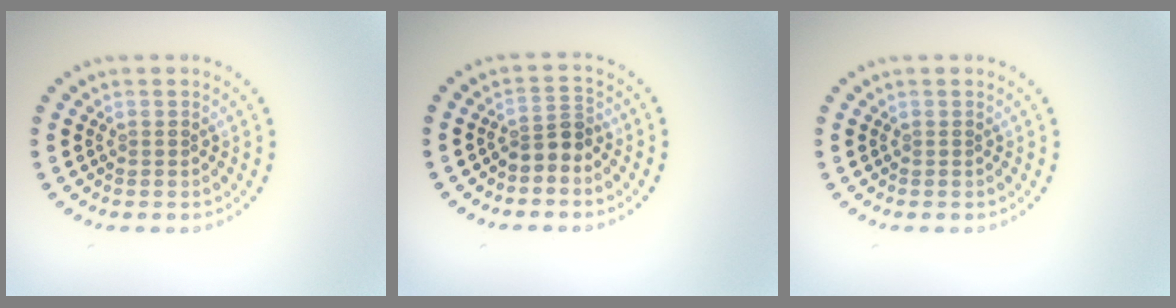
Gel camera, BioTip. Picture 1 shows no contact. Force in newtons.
{"total": 2.2, "press": 1.8, "slide": 1.3}
{"total": 0.0}